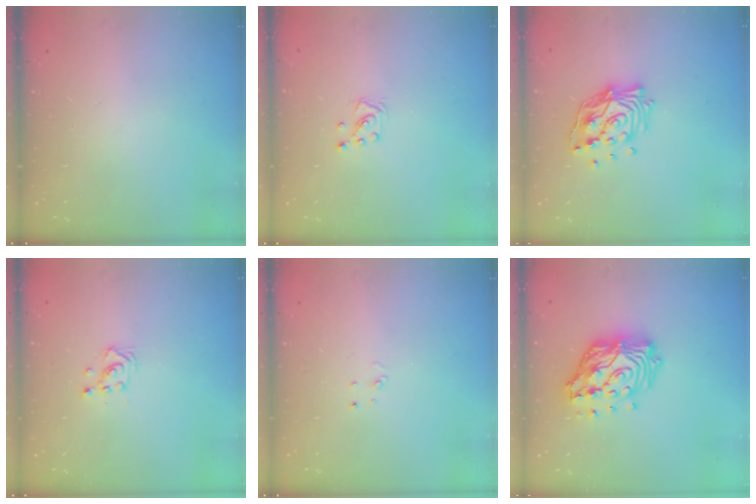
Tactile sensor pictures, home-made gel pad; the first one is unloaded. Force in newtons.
{"total": 4.3, "press": 4.3, "slide": 0.4}
{"total": 13.5, "press": 13.4, "slide": 1.0}
{"total": 3.1, "press": 3.1, "slide": 0.2}
{"total": 2.6, "press": 2.6, "slide": 0.2}
{"total": 17.9, "press": 17.8, "slide": 1.7}